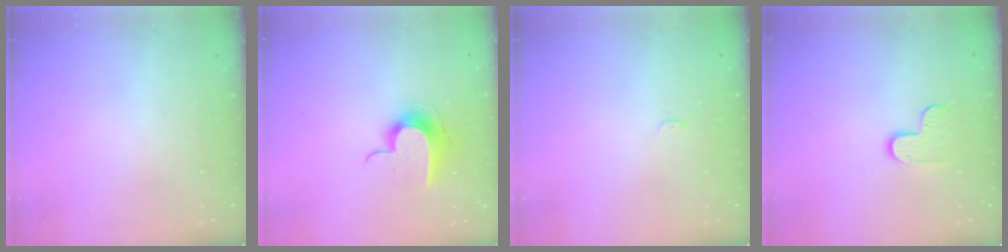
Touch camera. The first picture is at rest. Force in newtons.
{"total": 9.5, "press": 9.5, "slide": 0.4}
{"total": 2.3, "press": 2.3, "slide": 0.3}
{"total": 6.3, "press": 6.3, "slide": 0.4}